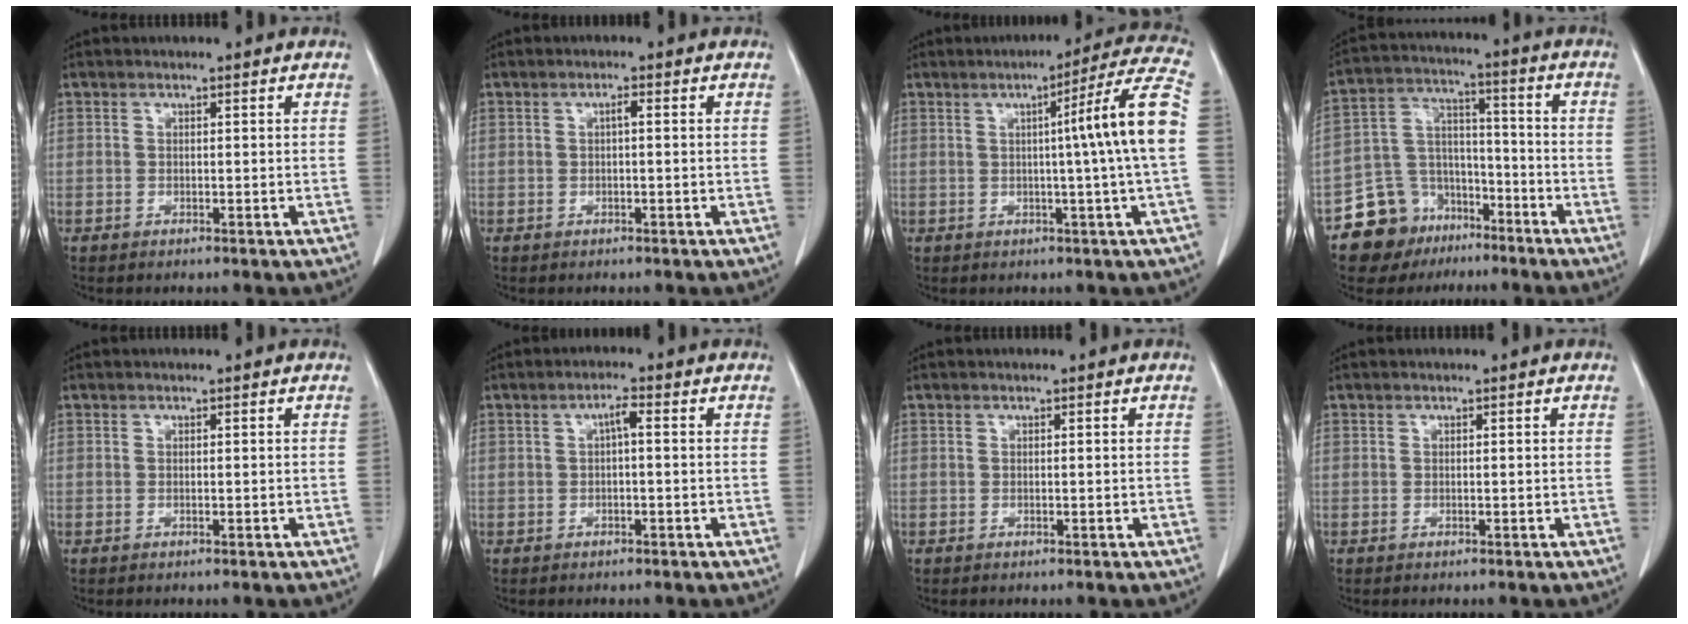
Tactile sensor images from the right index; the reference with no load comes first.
{"total": 1.4, "force": [0.2, 0.4, 1.3], "torque": [-0.025, 0.003, 0.005]}
{"total": 12.2, "force": [0.5, -2.1, 12.0], "torque": [-0.160, 0.008, 0.004]}
{"total": 12.6, "force": [-8.2, 9.2, 2.6], "torque": [-0.052, 0.068, -0.135]}
{"total": 0.0}
{"total": 2.1, "force": [0.3, 0.6, 1.9], "torque": [-0.037, 0.005, 0.007]}
{"total": 0.0}
{"total": 0.0}